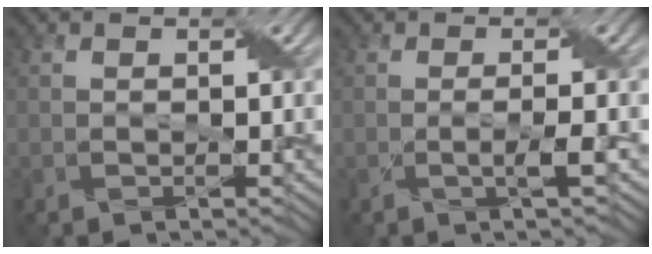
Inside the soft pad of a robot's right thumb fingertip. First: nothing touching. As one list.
[{"total": 1.9, "force": [-0.3, 0.1, 1.8], "torque": [-0.037, 0.003, -0.009]}]